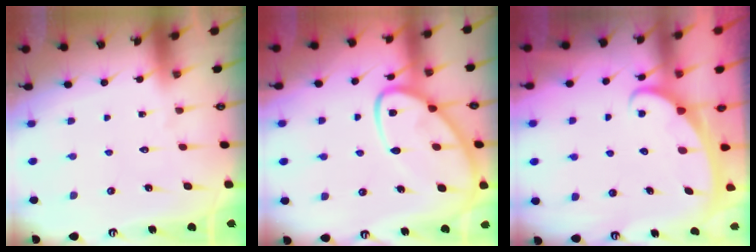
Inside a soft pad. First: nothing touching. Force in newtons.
{"total": 13.3, "press": 13.3, "slide": 1.1}
{"total": 2.4, "press": 2.4, "slide": 0.4}